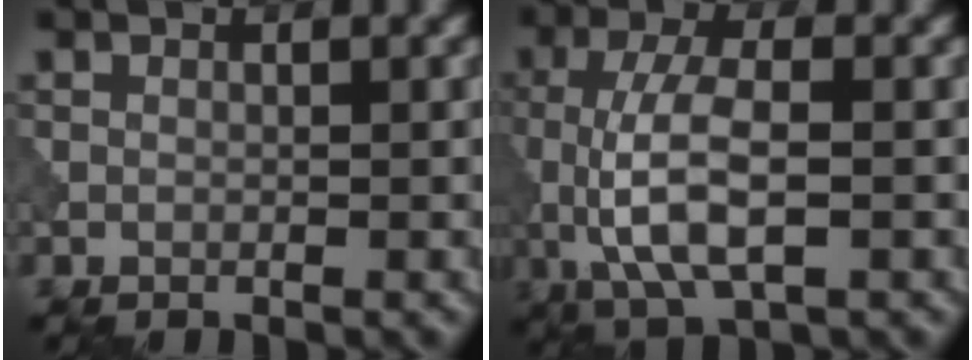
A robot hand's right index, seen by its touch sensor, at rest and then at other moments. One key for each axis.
{"total": 6.9, "fx": -1.1, "fy": 2.5, "fz": 6.3, "tx": -0.131, "ty": 0.003, "tz": -0.022}